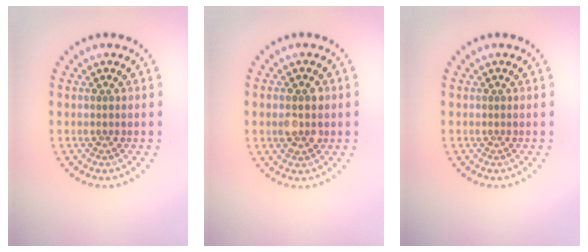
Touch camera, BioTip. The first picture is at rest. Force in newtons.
{"total": 2.8, "press": 2.8, "slide": 0.2}
{"total": 0.0}